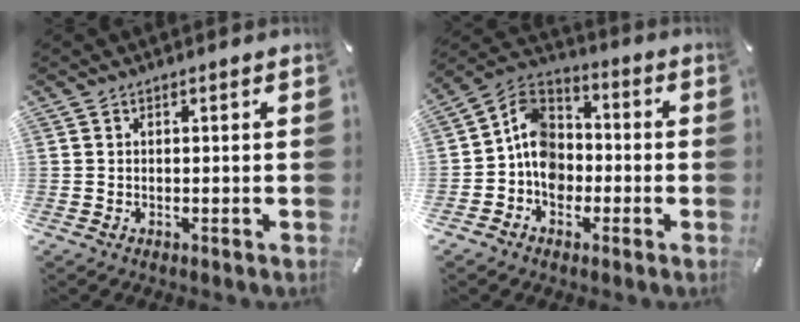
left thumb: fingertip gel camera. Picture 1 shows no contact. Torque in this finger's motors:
{"motor_torque": [-0.04, 0.77, 0.76, 0.55, 0.11]}